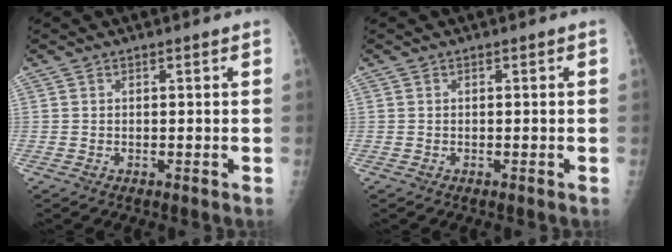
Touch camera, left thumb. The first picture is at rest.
{"total": 0.0}